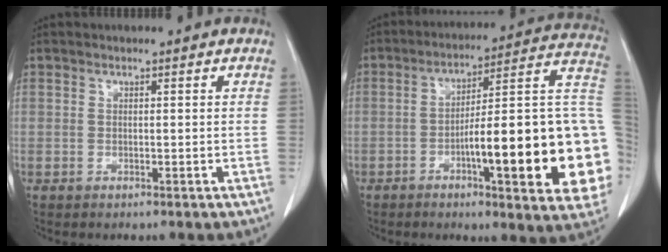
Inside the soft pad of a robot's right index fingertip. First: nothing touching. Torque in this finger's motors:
{"motor_torque": [1.47, -0.67, 0.73, 0.21]}